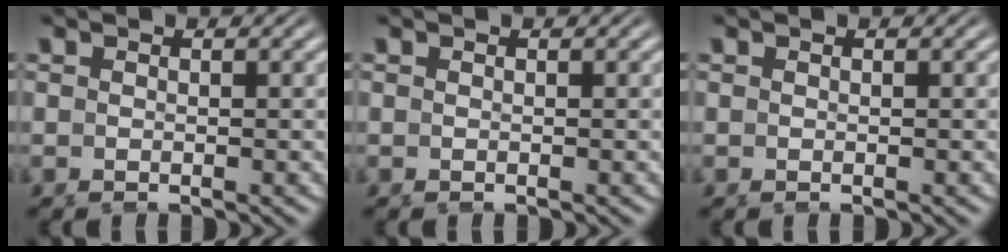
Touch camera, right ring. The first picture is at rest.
{"total": 0.0}
{"total": 0.0}